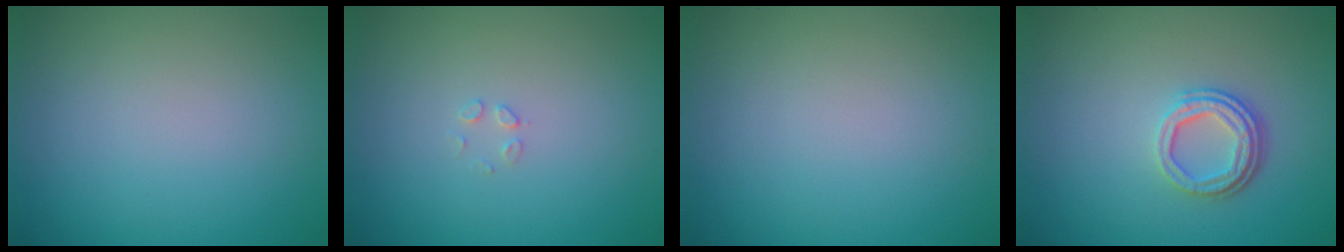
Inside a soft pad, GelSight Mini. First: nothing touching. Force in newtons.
{"total": 0.8, "press": 0.8, "slide": 0.0}
{"total": 0.0}
{"total": 3.3, "press": 2.5, "slide": 2.1}